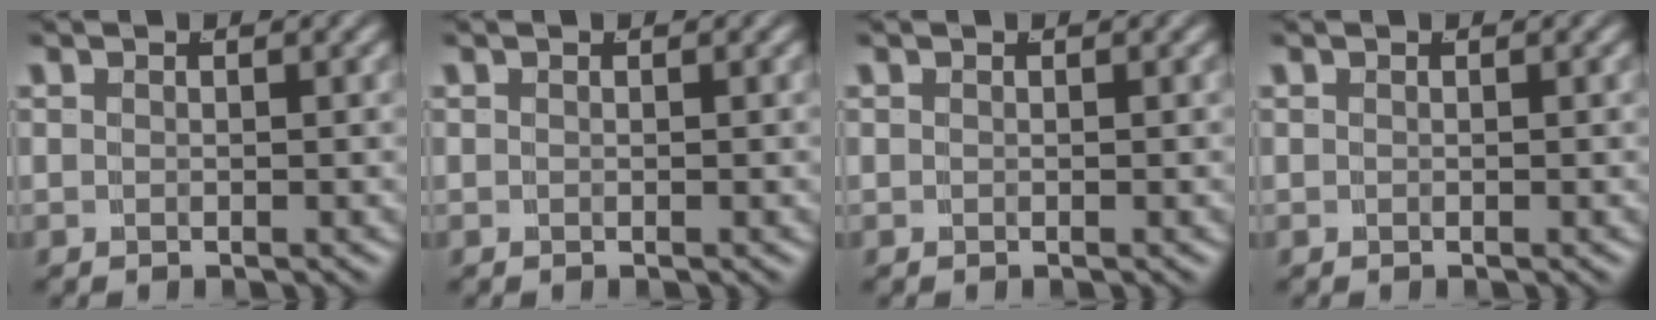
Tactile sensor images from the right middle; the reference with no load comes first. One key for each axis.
{"total": 0.0}
{"total": 0.0}
{"total": 0.0}